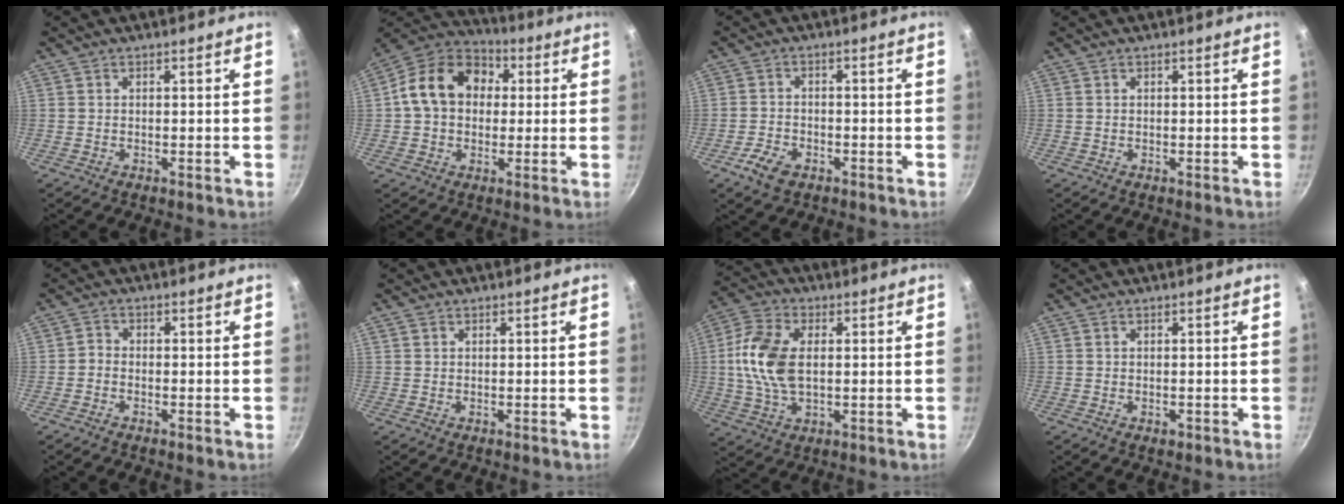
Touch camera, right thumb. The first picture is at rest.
{"total": 15.4, "force": [2.2, 12.0, 9.4], "torque": [-0.131, 0.032, 0.018]}
{"total": 5.3, "force": [-2.9, 3.1, 3.1], "torque": [-0.063, 0.017, -0.053]}
{"total": 0.0}
{"total": 1.5, "force": [-1.1, 0.8, 0.6], "torque": [-0.015, 0.013, -0.026]}
{"total": 0.7, "force": [0.4, 0.5, 0.2], "torque": [-0.002, 0.001, 0.006]}
{"total": 12.3, "force": [0.9, 7.2, 9.9], "torque": [-0.194, 0.011, 0.009]}
{"total": 0.8, "force": [-0.2, 0.5, 0.6], "torque": [-0.005, 0.001, -0.003]}